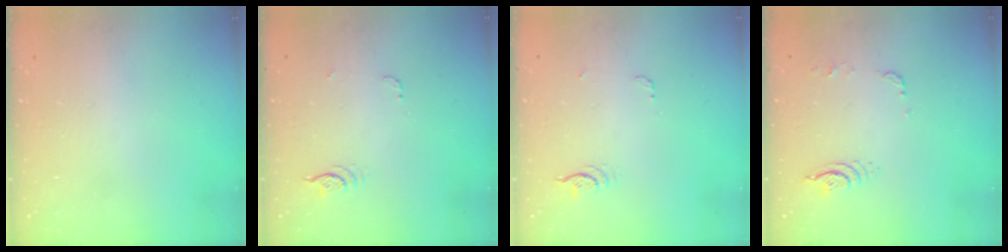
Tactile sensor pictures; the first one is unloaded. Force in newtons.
{"total": 3.9, "press": 3.6, "slide": 1.7}
{"total": 3.9, "press": 3.6, "slide": 1.7}
{"total": 6.7, "press": 6.7, "slide": 0.5}